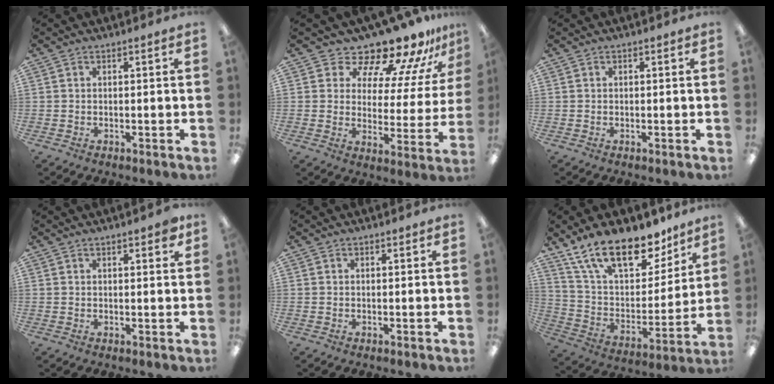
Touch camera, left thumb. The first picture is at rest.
{"total": 14.1, "force": [12.9, 4.1, 4.1], "torque": [-0.076, -0.117, 0.221]}
{"total": 0.0}
{"total": 2.4, "force": [1.8, 0.6, 1.5], "torque": [-0.016, -0.003, 0.027]}
{"total": 0.0}
{"total": 21.1, "force": [15.2, 9.2, 11.3], "torque": [-0.202, -0.090, 0.272]}